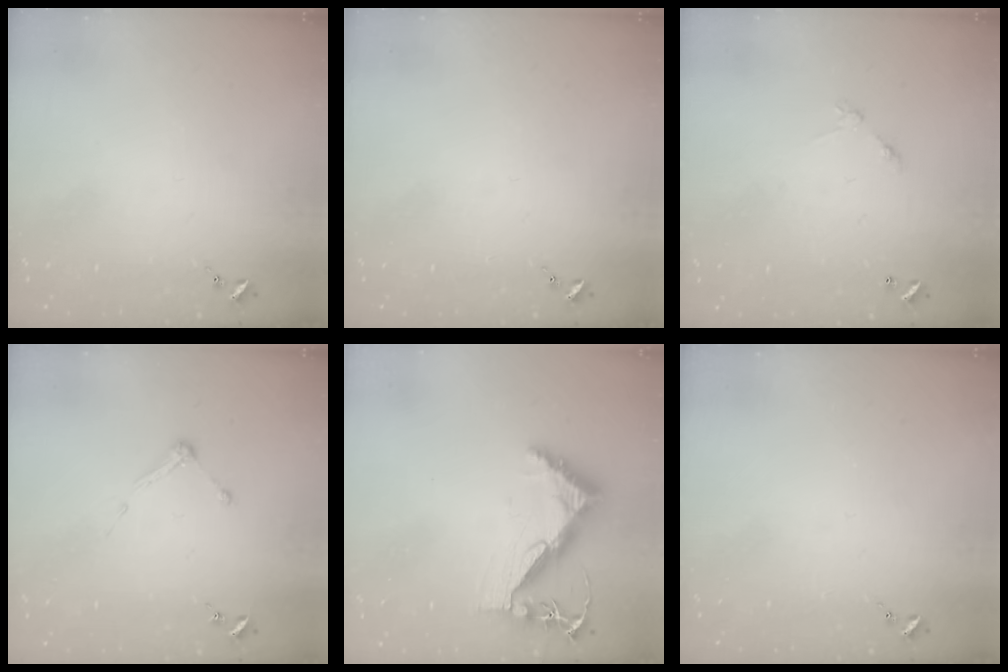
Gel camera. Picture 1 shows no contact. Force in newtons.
{"total": 0.0}
{"total": 5.9, "press": 5.9, "slide": 0.4}
{"total": 3.4, "press": 3.4, "slide": 0.4}
{"total": 8.3, "press": 8.2, "slide": 1.2}
{"total": 0.0}